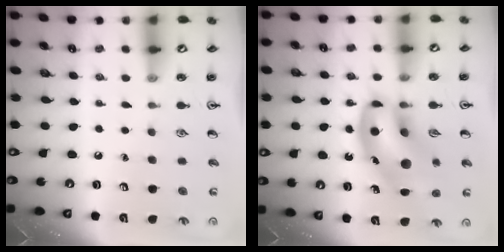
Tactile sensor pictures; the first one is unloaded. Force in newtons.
{"total": 15.6, "press": 15.2, "slide": 3.5}